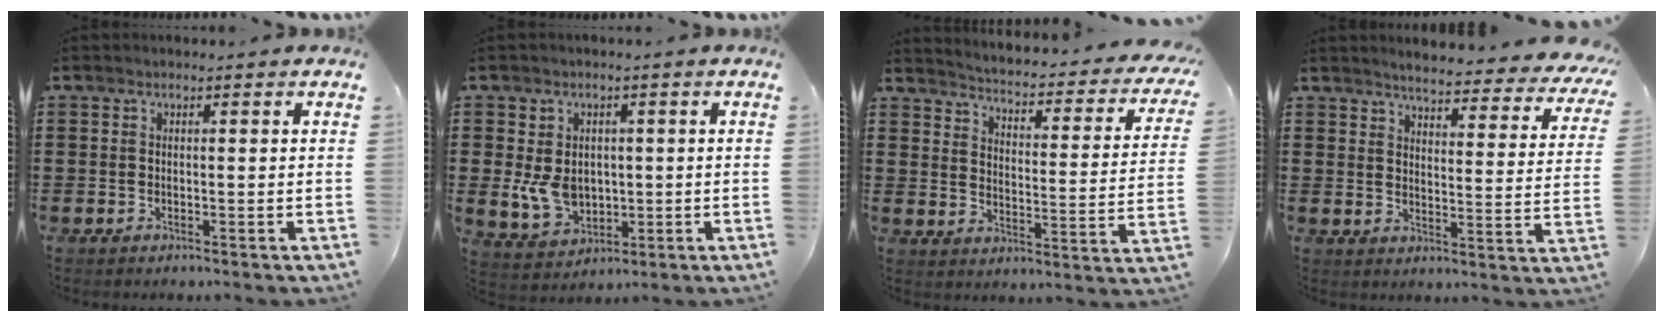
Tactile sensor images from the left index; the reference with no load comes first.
{"total": 6.3, "force": [-0.2, 5.2, 3.6], "torque": [-0.074, 0.001, -0.006]}
{"total": 2.4, "force": [2.3, -0.3, 0.8], "torque": [-0.034, -0.032, 0.026]}
{"total": 4.5, "force": [4.3, -0.2, 1.6], "torque": [-0.042, -0.036, 0.067]}